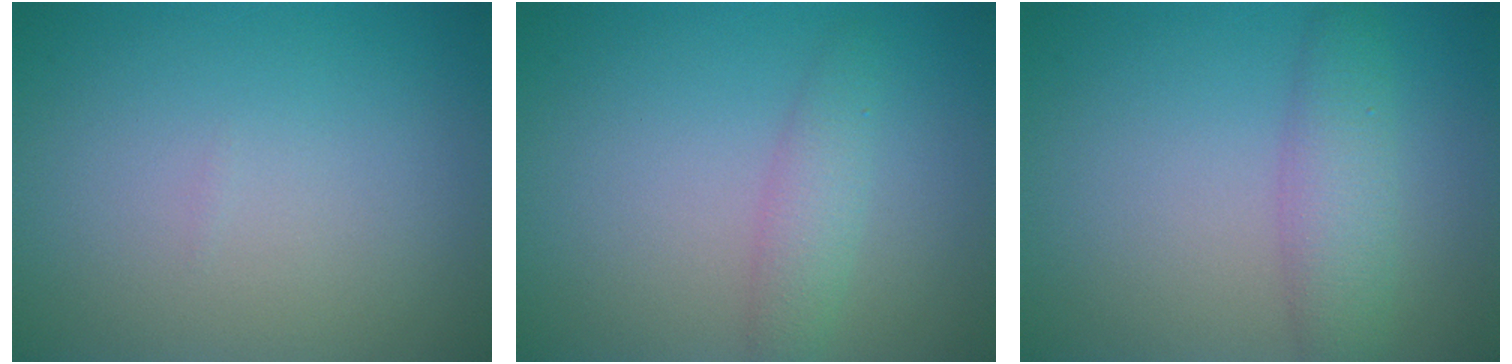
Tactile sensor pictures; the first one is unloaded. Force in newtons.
{"total": 2.2, "press": 2.2, "slide": 0.0}
{"total": 3.4, "press": 3.4, "slide": 0.1}